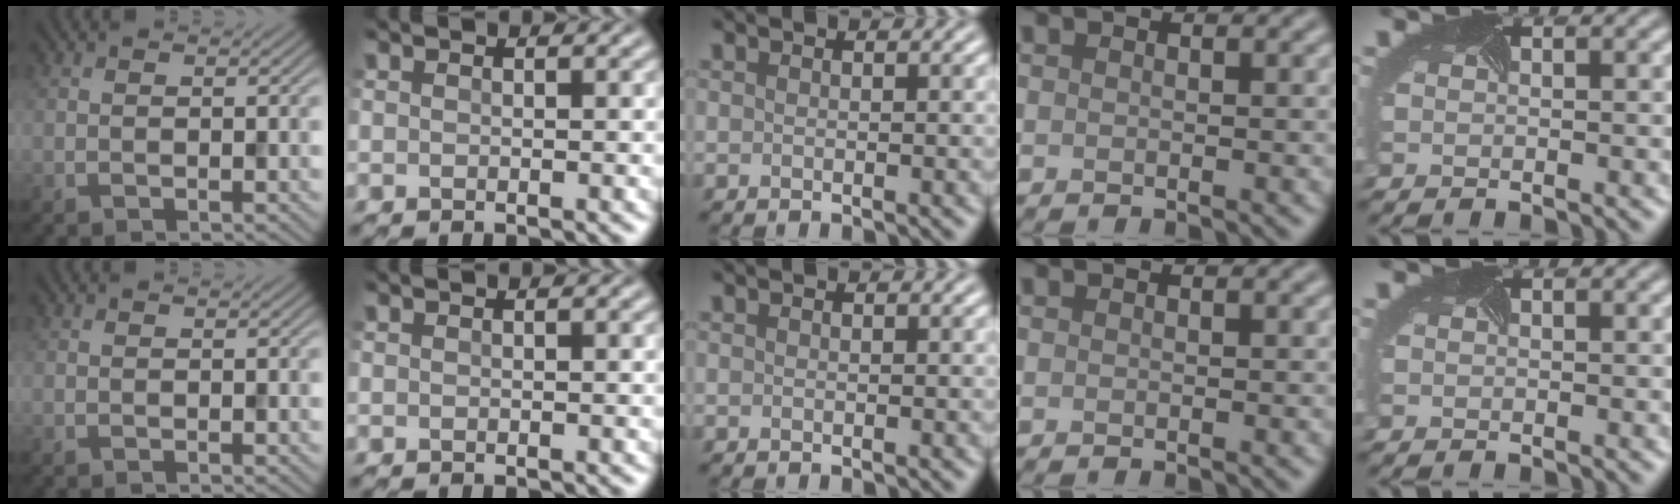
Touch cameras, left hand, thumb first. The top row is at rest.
{}